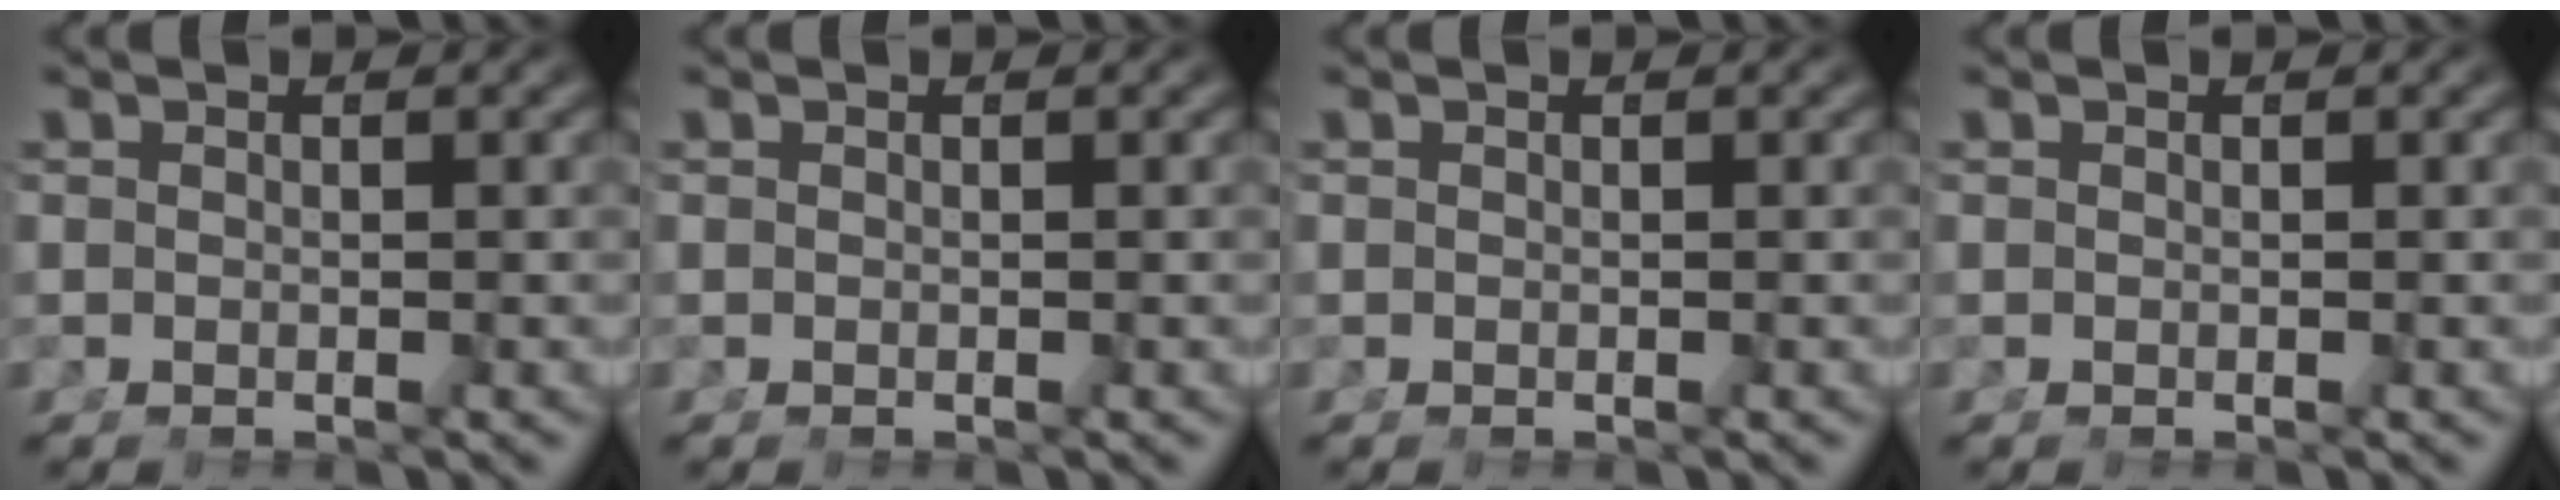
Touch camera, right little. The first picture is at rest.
{"total": 0.0}
{"total": 0.0}
{"total": 0.0}